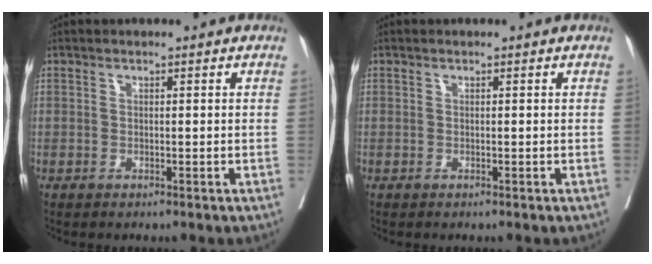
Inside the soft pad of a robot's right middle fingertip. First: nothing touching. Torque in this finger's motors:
{"motor_torque": [-0.35, 0.00, -0.01, 0.00]}